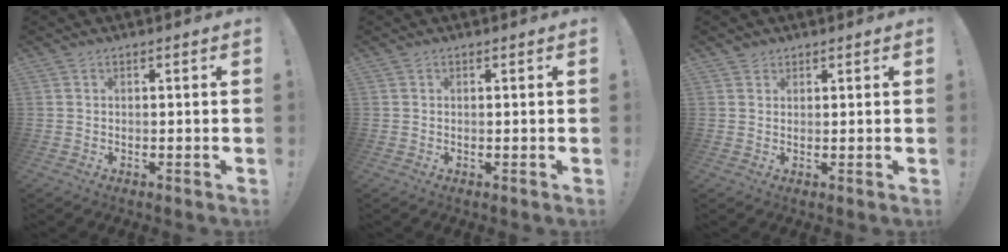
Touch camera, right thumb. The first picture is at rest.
{"total": 0.0}
{"total": 1.7, "force": [1.3, 1.1, 0.1], "torque": [-0.003, -0.003, 0.025]}